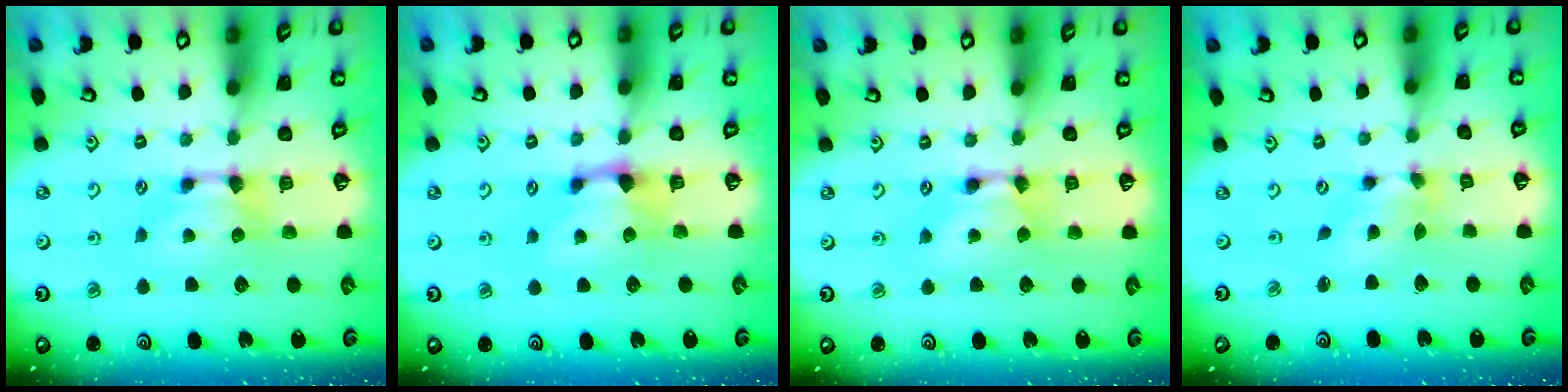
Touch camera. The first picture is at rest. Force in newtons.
{"total": 1.0, "press": 0.3, "slide": 1.0}
{"total": 1.3, "press": 1.3, "slide": 0.1}
{"total": 2.9, "press": 2.4, "slide": 1.6}